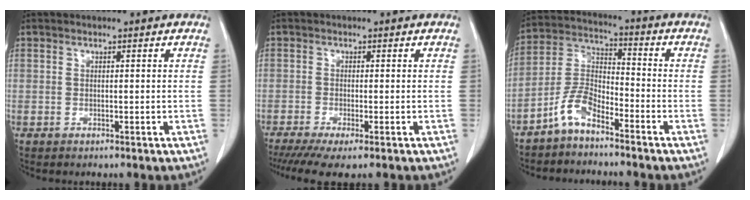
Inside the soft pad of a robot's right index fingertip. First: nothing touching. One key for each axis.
{"total": 6.0, "fx": -4.4, "fy": 0.6, "fz": 4.0, "tx": -0.059, "ty": -0.014, "tz": -0.071}
{"total": 6.6, "fx": -4.9, "fy": 2.2, "fz": 4.0, "tx": -0.095, "ty": 0.007, "tz": -0.103}